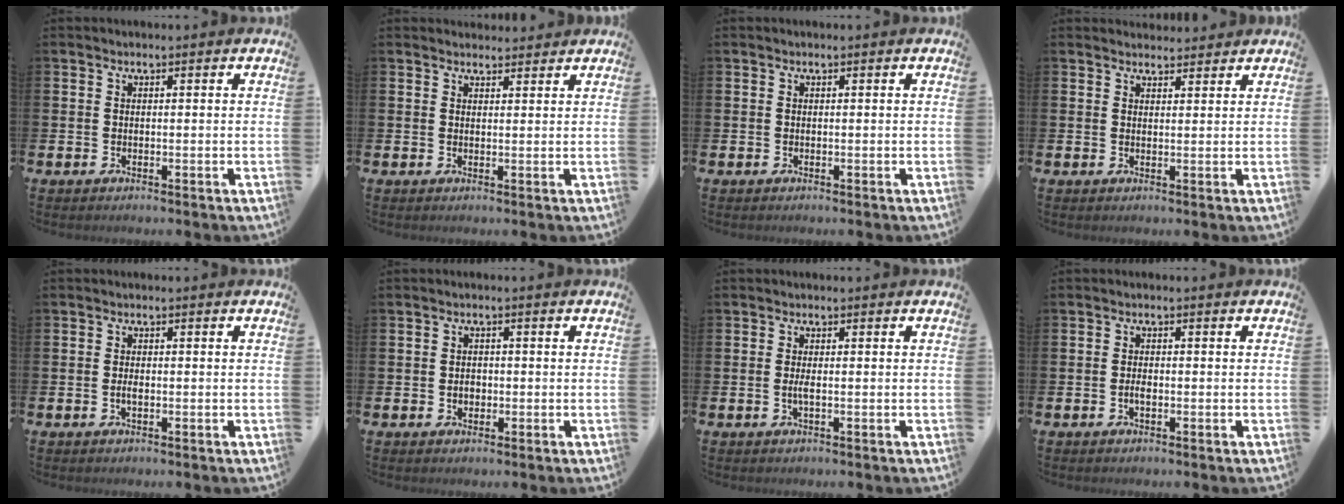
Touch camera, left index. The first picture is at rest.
{"total": 1.8, "force": [1.7, 0.5, -0.2], "torque": [0.012, -0.008, 0.029]}
{"total": 0.0}
{"total": 2.2, "force": [2.1, 0.6, -0.2], "torque": [0.012, -0.013, 0.036]}
{"total": 1.2, "force": [-0.3, 0.5, 1.0], "torque": [-0.018, 0.000, -0.006]}
{"total": 1.7, "force": [-0.3, 1.3, 0.9], "torque": [-0.009, 0.003, -0.009]}
{"total": 1.2, "force": [-0.2, 0.2, 1.2], "torque": [-0.028, 0.003, -0.003]}
{"total": 1.4, "force": [-0.4, 0.6, 1.1], "torque": [-0.020, 0.000, -0.009]}